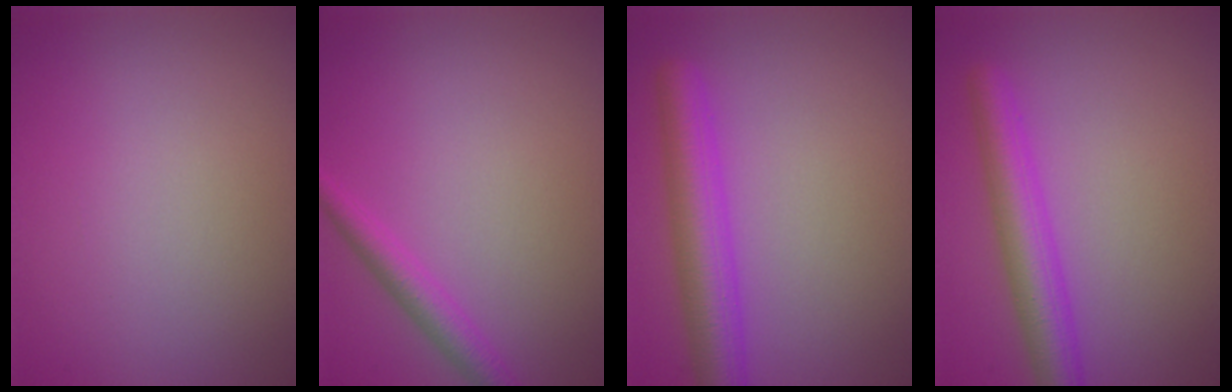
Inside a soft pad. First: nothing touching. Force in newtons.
{"total": 2.2, "press": 2.2, "slide": 0.2}
{"total": 5.6, "press": 5.6, "slide": 0.2}
{"total": 4.8, "press": 4.8, "slide": 0.1}